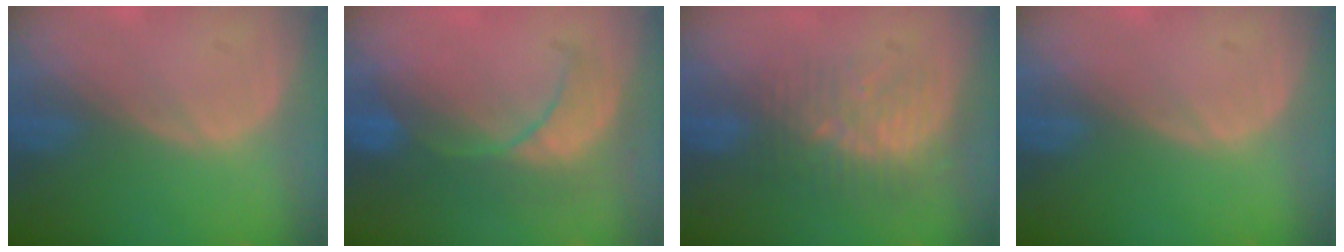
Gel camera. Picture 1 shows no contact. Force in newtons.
{"total": 7.9, "press": 7.7, "slide": 1.5}
{"total": 9.0, "press": 7.6, "slide": 4.9}
{"total": 0.0}